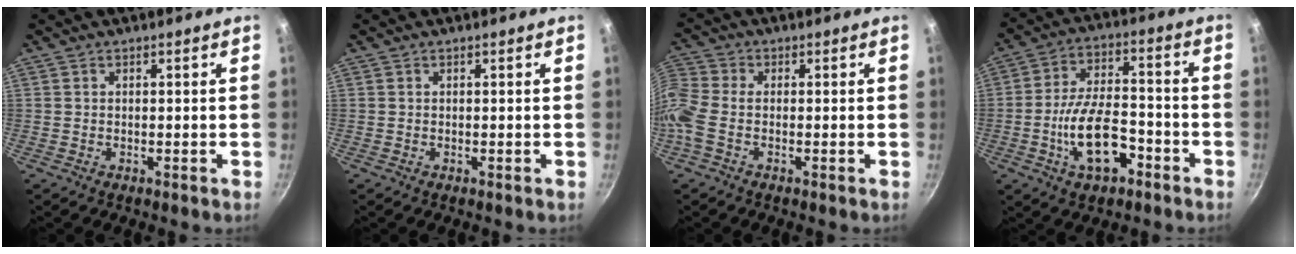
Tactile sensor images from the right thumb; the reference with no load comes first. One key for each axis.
{"total": 0.0}
{"total": 8.7, "fx": -1.6, "fy": 5.3, "fz": 6.7, "tx": -0.186, "ty": 0.015, "tz": -0.039}
{"total": 13.2, "fx": -5.0, "fy": 6.6, "fz": 10.3, "tx": -0.178, "ty": 0.036, "tz": -0.086}